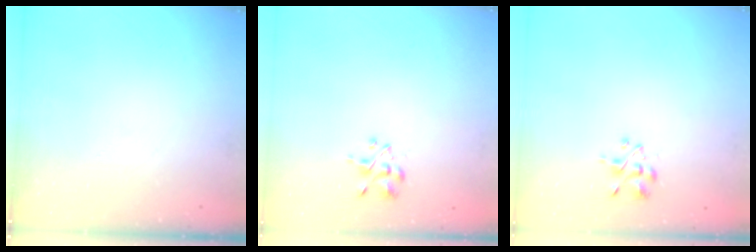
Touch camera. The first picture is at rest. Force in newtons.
{"total": 2.1, "press": 1.8, "slide": 0.9}
{"total": 1.7, "press": 1.6, "slide": 0.7}